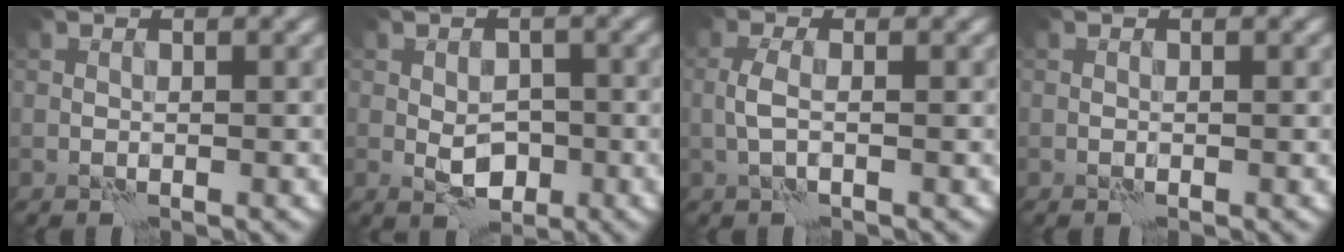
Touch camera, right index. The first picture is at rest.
{"total": 3.2, "force": [-0.9, 2.1, 2.3], "torque": [-0.033, -0.002, -0.017]}
{"total": 1.7, "force": [-0.2, 0.4, 1.7], "torque": [-0.041, 0.004, -0.009]}
{"total": 0.0}